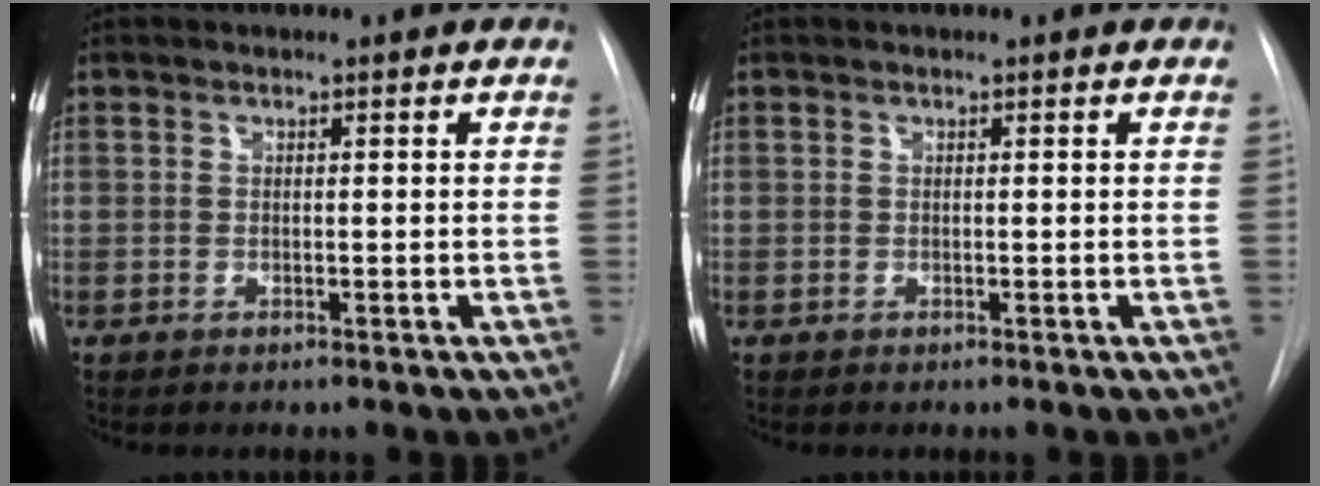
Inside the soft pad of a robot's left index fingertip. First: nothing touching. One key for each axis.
{"total": 0.0}